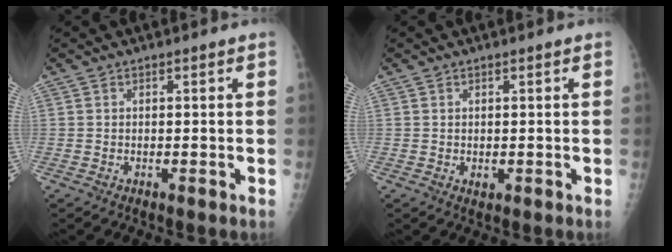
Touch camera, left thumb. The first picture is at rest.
{"total": 1.2, "force": [0.2, 0.8, 0.9], "torque": [-0.012, -0.003, 0.007]}